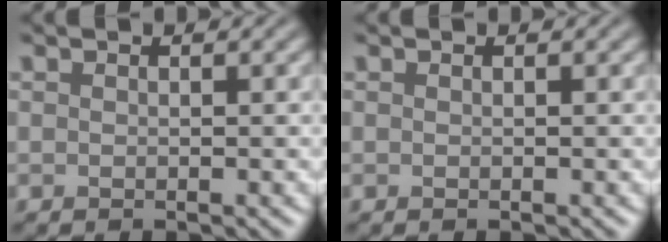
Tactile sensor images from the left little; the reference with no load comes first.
{"total": 0.0}